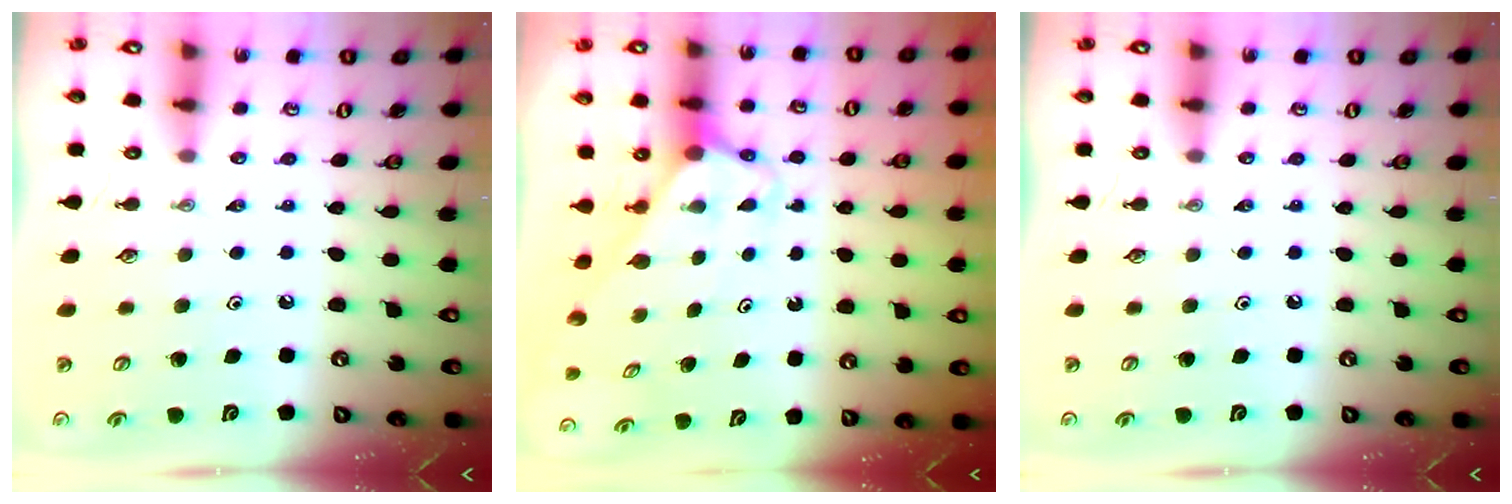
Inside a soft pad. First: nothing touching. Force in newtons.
{"total": 2.8, "press": 2.8, "slide": 0.2}
{"total": 0.0}